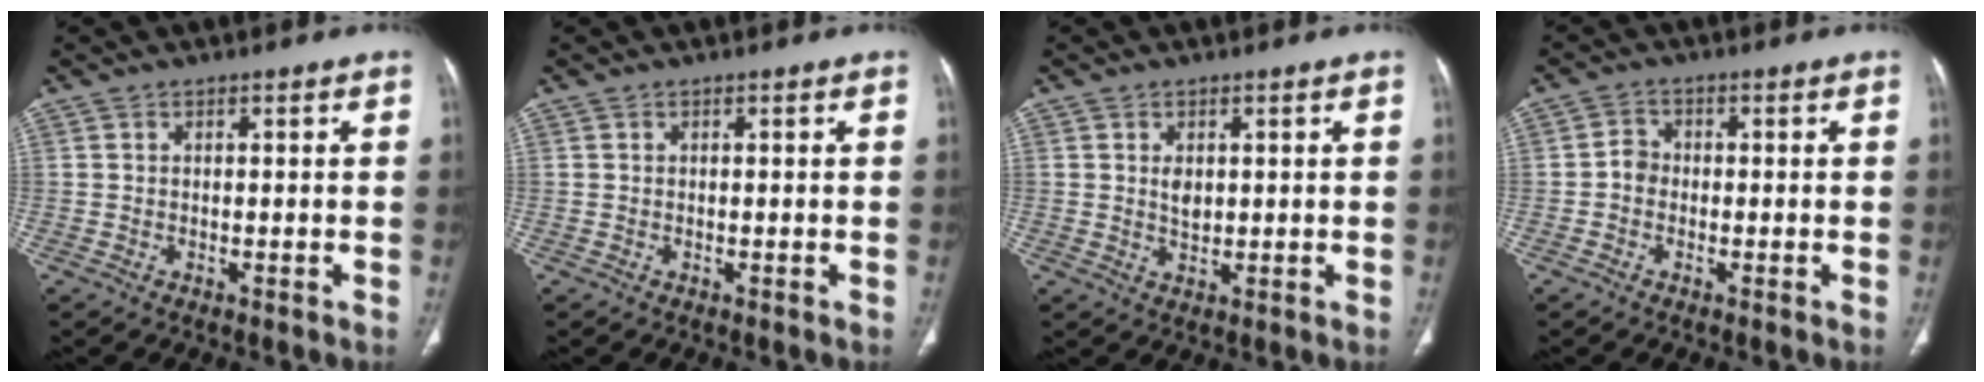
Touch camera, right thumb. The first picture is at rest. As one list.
[{"total": 0.0}, {"total": 2.6, "force": [0.7, 1.7, 1.9], "torque": [-0.023, -0.007, 0.014]}, {"total": 2.4, "force": [-0.6, 2.1, 1.1], "torque": [-0.009, 0.008, -0.019]}]